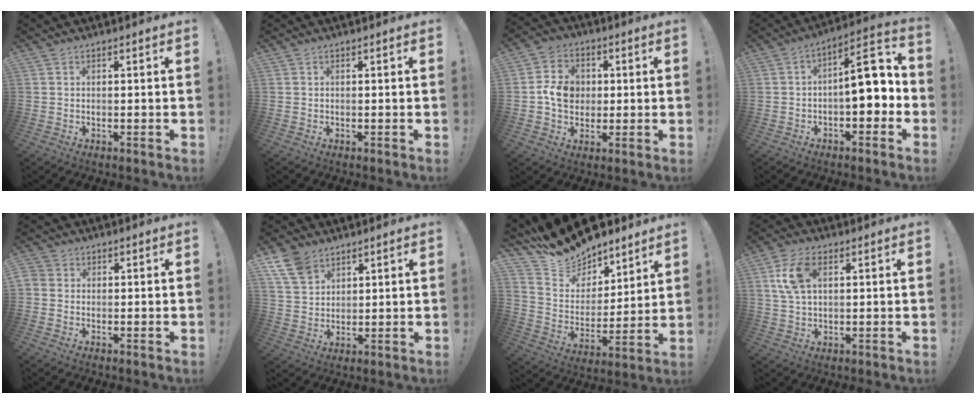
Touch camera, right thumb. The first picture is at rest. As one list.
[{"total": 0.0}, {"total": 10.5, "force": [0.6, 8.9, 5.5], "torque": [-0.078, 0.013, 0.017]}, {"total": 12.4, "force": [0.0, 5.6, 11.1], "torque": [-0.145, 0.007, -0.003]}, {"total": 2.4, "force": [0.2, 2.2, 1.0], "torque": [-0.020, 0.005, 0.007]}, {"total": 9.2, "force": [6.4, 5.6, 3.7], "torque": [-0.073, -0.029, 0.128]}, {"total": 14.7, "force": [13.4, 5.5, 2.7], "torque": [-0.083, -0.107, 0.244]}, {"total": 9.6, "force": [3.0, 5.3, 7.4], "torque": [-0.144, 0.005, 0.056]}]